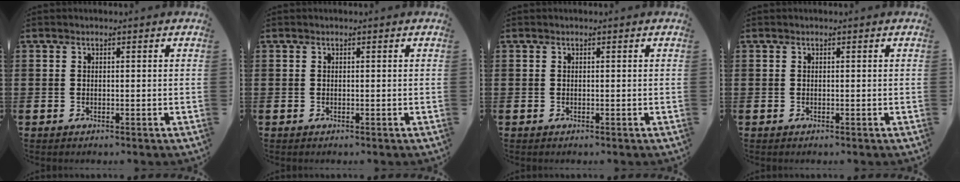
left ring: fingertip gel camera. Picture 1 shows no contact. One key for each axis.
{"total": 0.0}
{"total": 0.0}
{"total": 0.0}